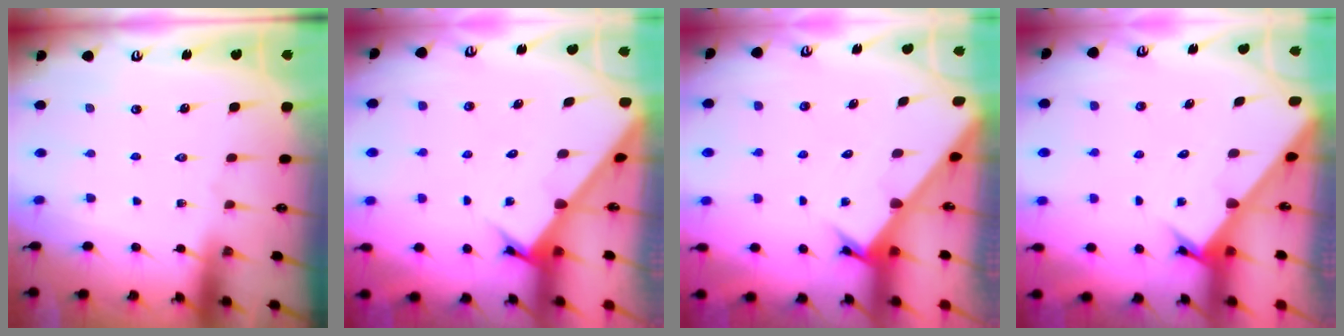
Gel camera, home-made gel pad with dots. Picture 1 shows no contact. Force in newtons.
{"total": 2.9, "press": 2.9, "slide": 0.2}
{"total": 2.4, "press": 2.4, "slide": 0.2}
{"total": 2.1, "press": 2.1, "slide": 0.2}